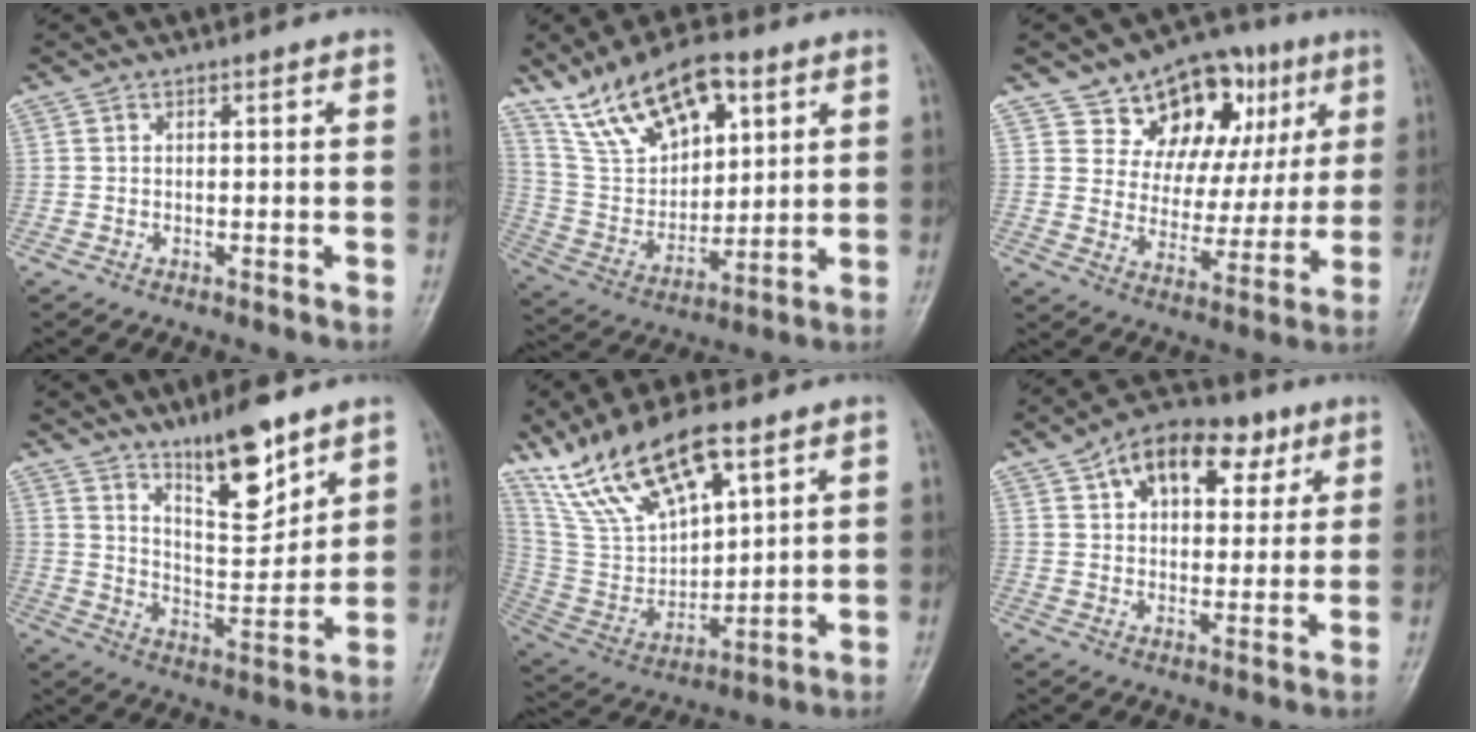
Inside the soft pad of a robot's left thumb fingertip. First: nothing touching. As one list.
[{"total": 19.3, "force": [11.1, 9.3, 12.8], "torque": [-0.196, -0.041, 0.219]}, {"total": 17.7, "force": [8.3, 11.9, 10.1], "torque": [-0.084, -0.010, 0.132]}, {"total": 11.9, "force": [8.4, 3.5, 7.7], "torque": [-0.105, -0.069, 0.153]}, {"total": 18.3, "force": [11.7, 7.3, 12.0], "torque": [-0.199, -0.043, 0.238]}, {"total": 14.2, "force": [6.6, 8.8, 9.0], "torque": [-0.093, -0.001, 0.101]}]